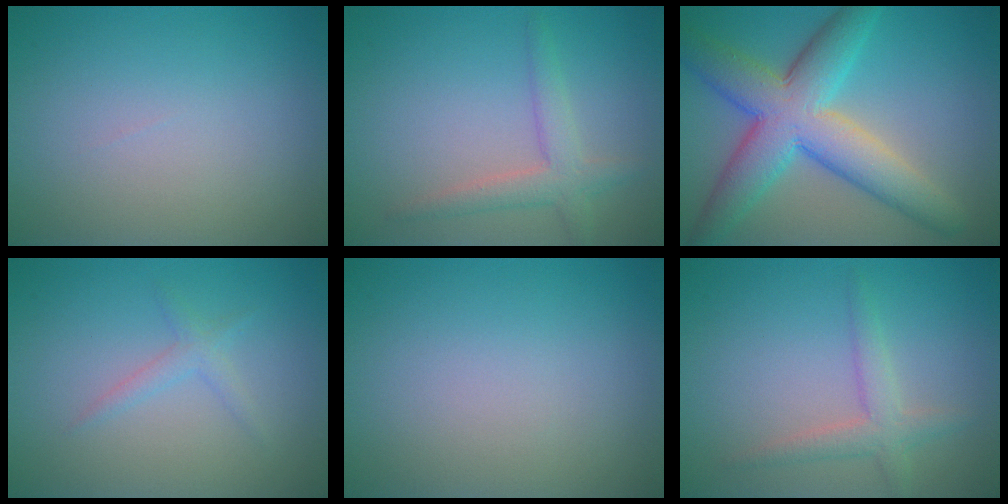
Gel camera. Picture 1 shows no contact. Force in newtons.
{"total": 2.8, "press": 2.8, "slide": 0.2}
{"total": 9.2, "press": 9.2, "slide": 0.1}
{"total": 1.3, "press": 1.3, "slide": 0.1}
{"total": 0.0}
{"total": 2.5, "press": 2.5, "slide": 0.1}